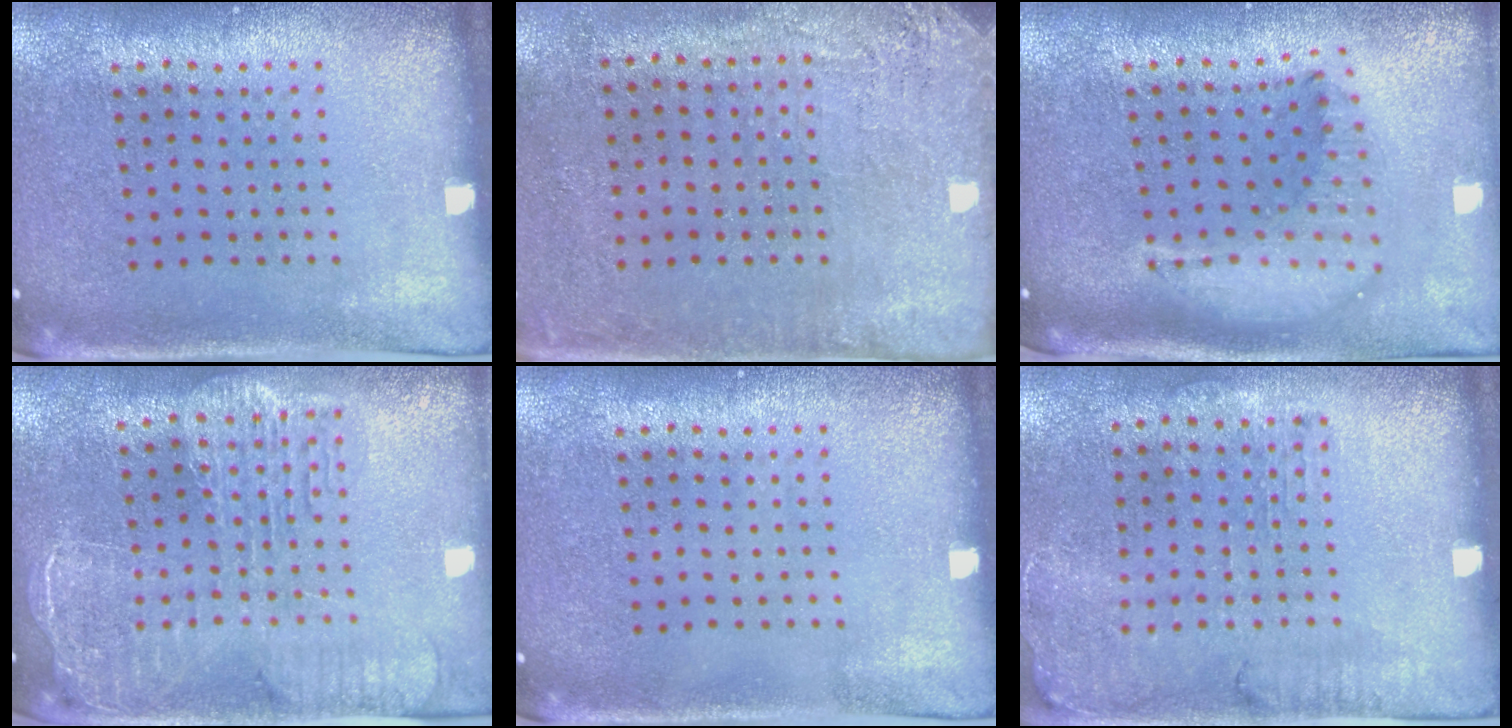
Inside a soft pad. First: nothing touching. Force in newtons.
{"total": 2.7, "press": 2.3, "slide": 1.4}
{"total": 1.8, "press": 1.4, "slide": 1.0}
{"total": 2.5, "press": 2.2, "slide": 1.3}
{"total": 0.0}
{"total": 1.2, "press": 1.1, "slide": 0.5}